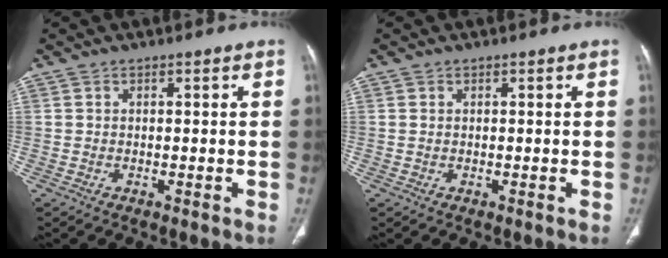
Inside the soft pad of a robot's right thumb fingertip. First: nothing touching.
{"total": 0.0}